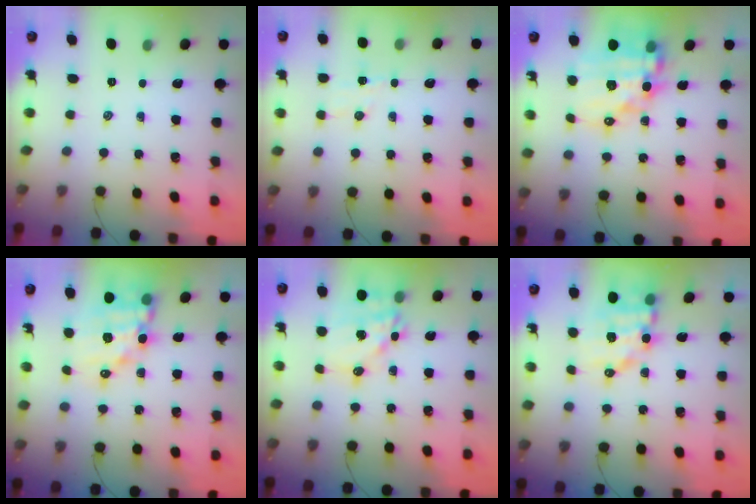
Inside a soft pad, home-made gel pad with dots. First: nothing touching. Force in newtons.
{"total": 5.2, "press": 5.0, "slide": 1.3}
{"total": 16.3, "press": 16.0, "slide": 3.5}
{"total": 12.5, "press": 11.9, "slide": 3.6}
{"total": 14.9, "press": 14.5, "slide": 3.5}
{"total": 10.8, "press": 10.7, "slide": 1.6}